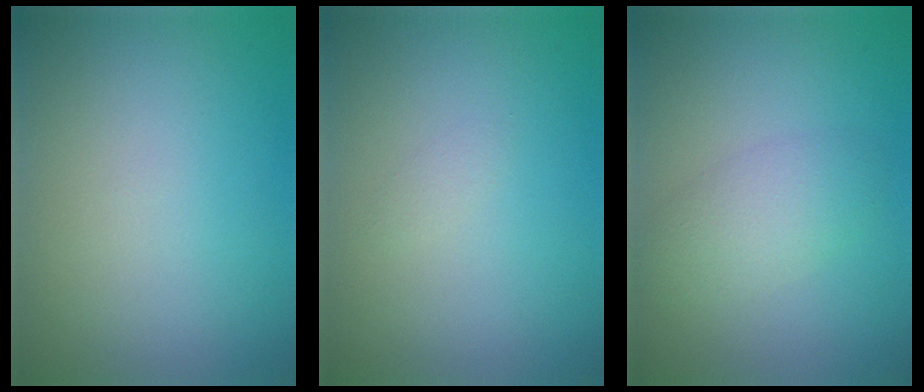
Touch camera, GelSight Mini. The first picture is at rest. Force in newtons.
{"total": 0.5, "press": 0.5, "slide": 0.0}
{"total": 3.0, "press": 3.0, "slide": 0.2}